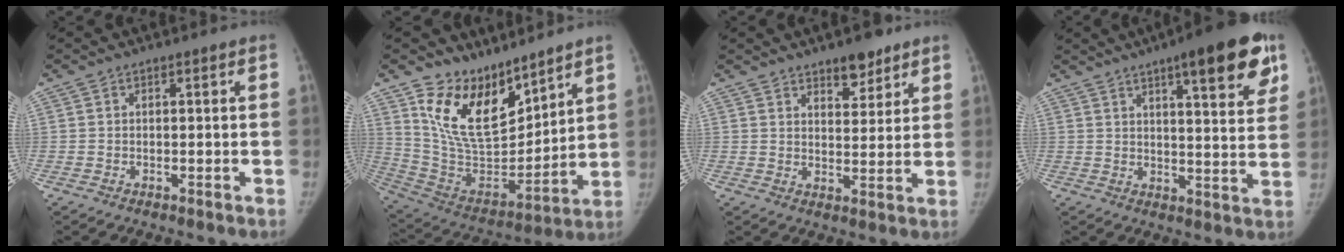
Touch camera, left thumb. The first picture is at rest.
{"total": 17.0, "force": [12.2, 8.2, 8.5], "torque": [-0.102, -0.085, 0.245]}
{"total": 6.9, "force": [5.0, 3.1, 3.6], "torque": [-0.024, -0.033, 0.076]}
{"total": 16.6, "force": [9.2, 4.3, 13.1], "torque": [-0.142, -0.033, 0.122]}